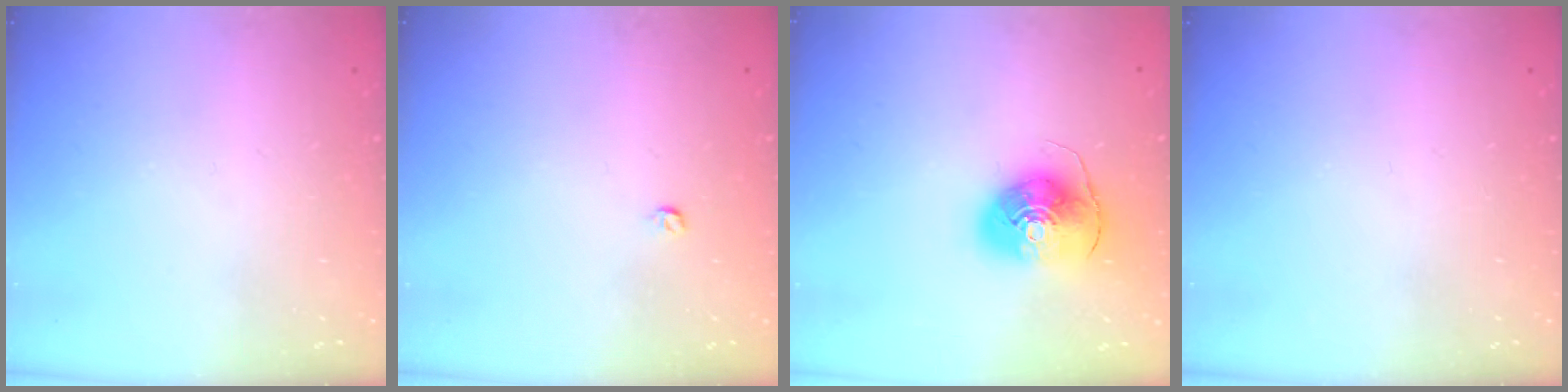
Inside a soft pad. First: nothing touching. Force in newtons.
{"total": 3.0, "press": 2.9, "slide": 0.4}
{"total": 10.2, "press": 10.1, "slide": 1.5}
{"total": 0.0}